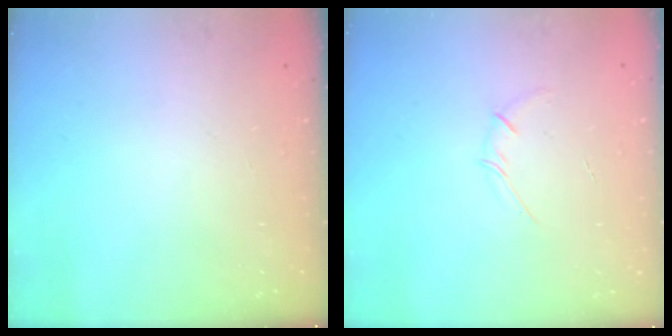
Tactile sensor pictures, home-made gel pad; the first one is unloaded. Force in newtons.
{"total": 2.7, "press": 2.6, "slide": 0.7}